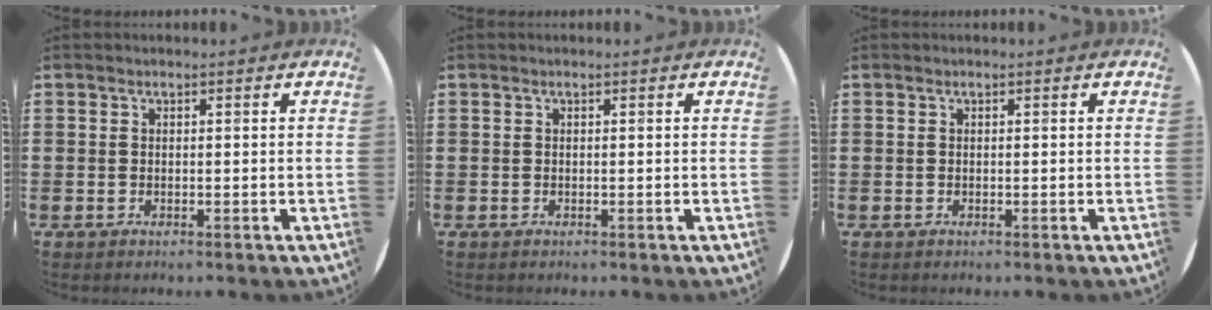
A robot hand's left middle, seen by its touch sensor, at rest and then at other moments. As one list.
[{"total": 0.0}, {"total": 0.0}]